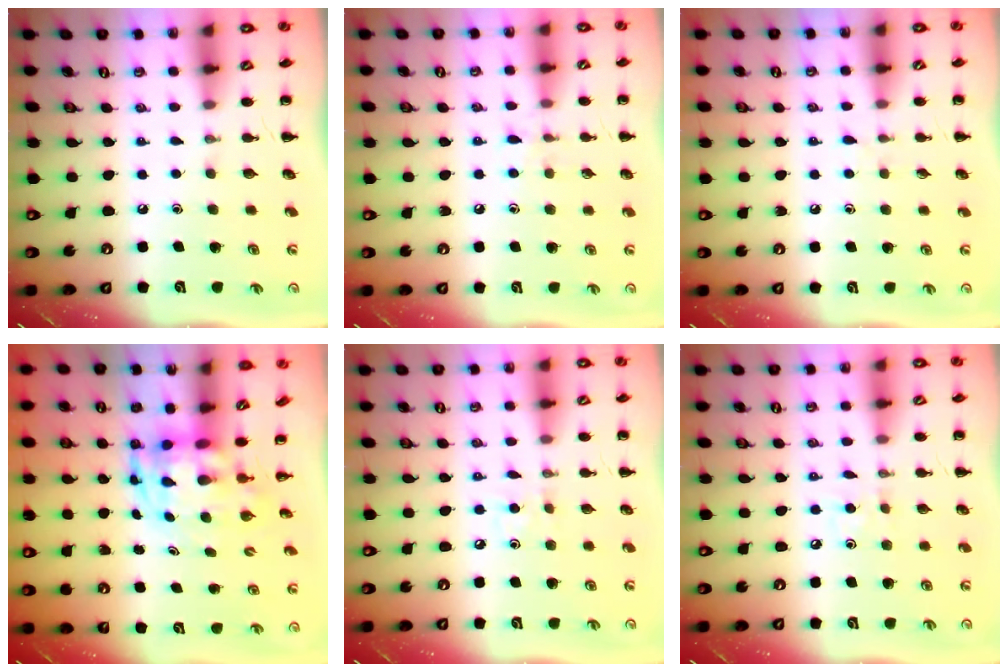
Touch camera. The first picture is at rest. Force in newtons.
{"total": 6.2, "press": 5.7, "slide": 2.4}
{"total": 4.0, "press": 3.6, "slide": 1.8}
{"total": 3.6, "press": 3.5, "slide": 0.9}
{"total": 3.4, "press": 3.2, "slide": 1.2}
{"total": 3.4, "press": 3.2, "slide": 1.2}